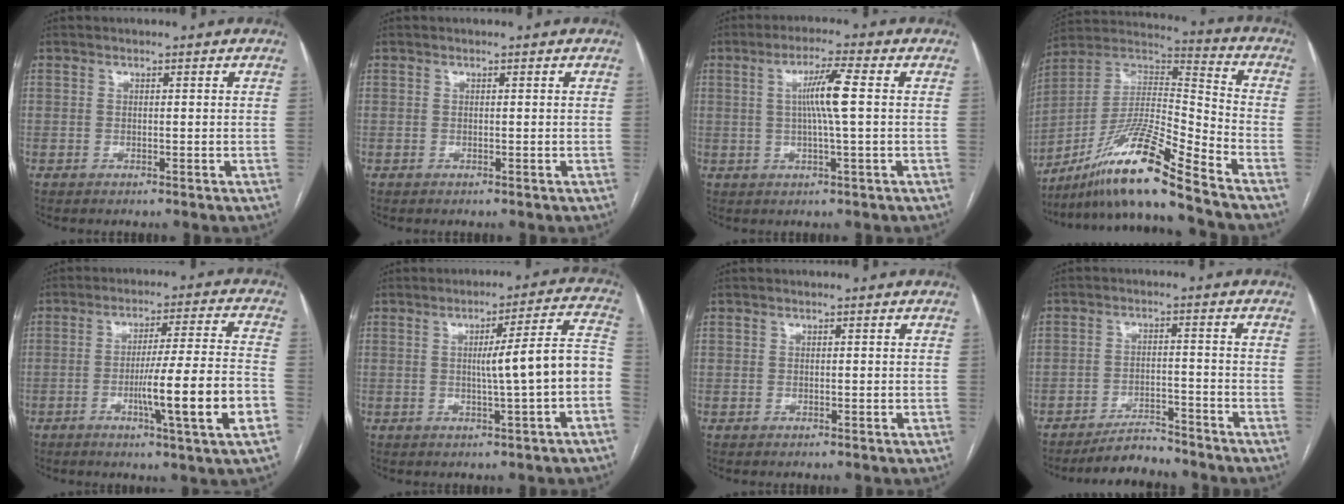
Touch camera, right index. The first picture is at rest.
{"total": 0.0}
{"total": 6.3, "force": [0.8, -0.5, 6.3], "torque": [-0.114, 0.003, 0.014]}
{"total": 16.9, "force": [-12.5, -0.8, 11.3], "torque": [-0.213, 0.006, -0.229]}
{"total": 13.5, "force": [-4.2, -0.8, 12.9], "torque": [-0.207, -0.009, -0.068]}
{"total": 9.8, "force": [-1.4, -0.5, 9.7], "torque": [-0.129, 0.021, -0.020]}
{"total": 0.6, "force": [0.2, 0.5, 0.1], "torque": [0.007, 0.001, 0.002]}
{"total": 5.2, "force": [-5.1, 1.1, 0.9], "torque": [-0.016, -0.006, -0.085]}